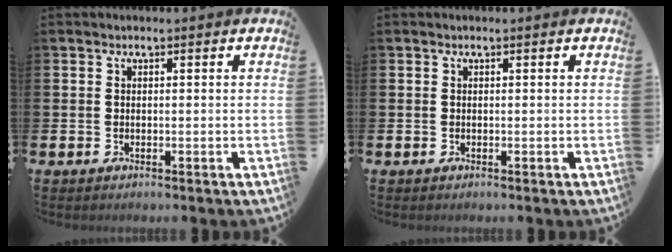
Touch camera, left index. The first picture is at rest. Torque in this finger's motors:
{"motor_torque": [0.00, 0.00, 0.03, -0.01]}